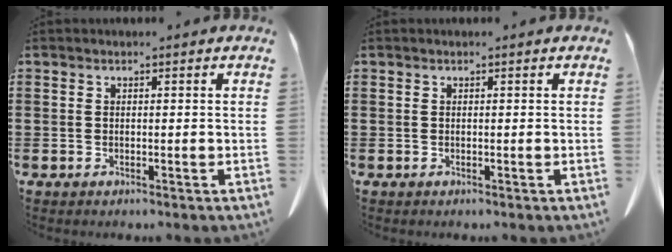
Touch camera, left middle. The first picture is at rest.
{"total": 0.0}